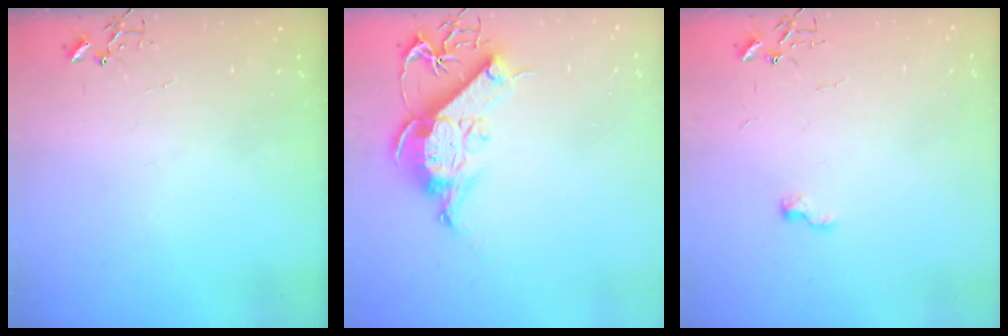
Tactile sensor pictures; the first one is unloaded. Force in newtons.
{"total": 13.1, "press": 13.1, "slide": 0.7}
{"total": 5.0, "press": 5.0, "slide": 0.6}